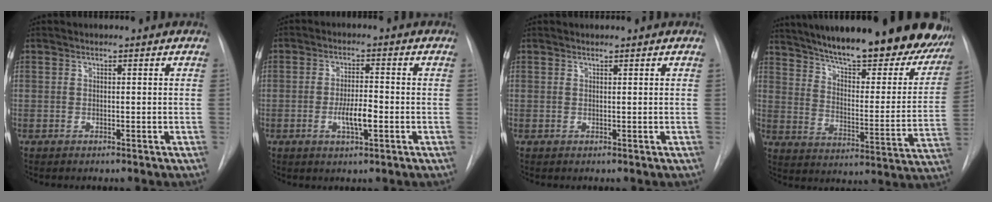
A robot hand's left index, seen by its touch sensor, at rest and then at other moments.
{"total": 4.7, "force": [-1.4, 1.0, 4.3], "torque": [-0.078, -0.004, -0.023]}
{"total": 0.0}
{"total": 31.5, "force": [25.8, 6.9, 16.8], "torque": [-0.244, -0.056, 0.332]}